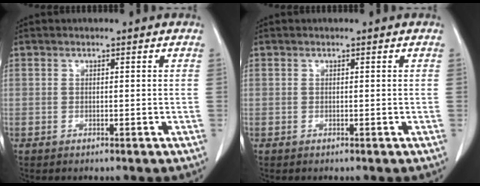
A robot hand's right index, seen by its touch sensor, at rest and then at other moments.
{"total": 0.0}